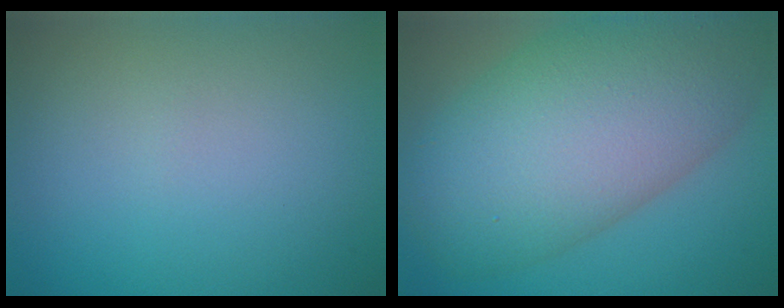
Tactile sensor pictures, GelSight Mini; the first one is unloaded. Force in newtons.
{"total": 13.0, "press": 13.0, "slide": 0.6}